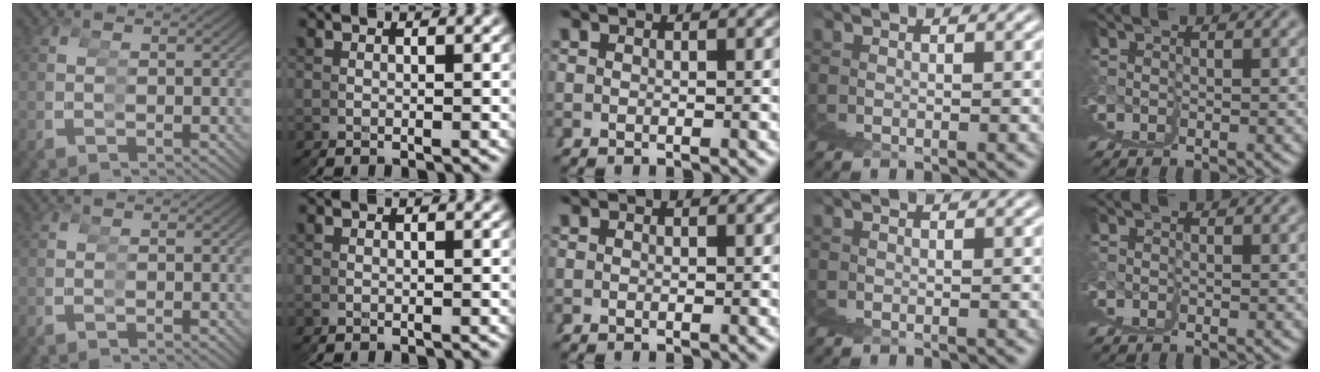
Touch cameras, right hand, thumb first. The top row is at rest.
{}